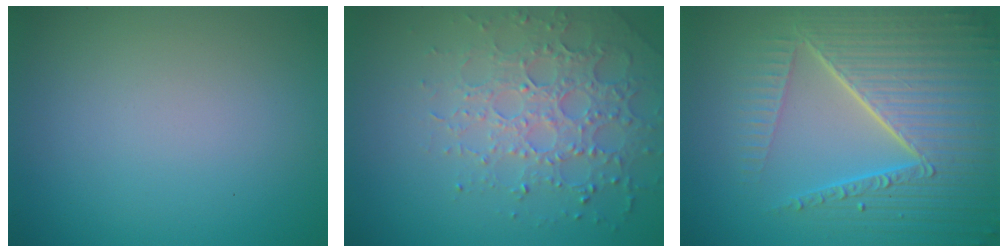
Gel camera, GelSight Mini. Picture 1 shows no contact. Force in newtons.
{"total": 4.1, "press": 3.9, "slide": 1.2}
{"total": 8.6, "press": 6.0, "slide": 6.2}